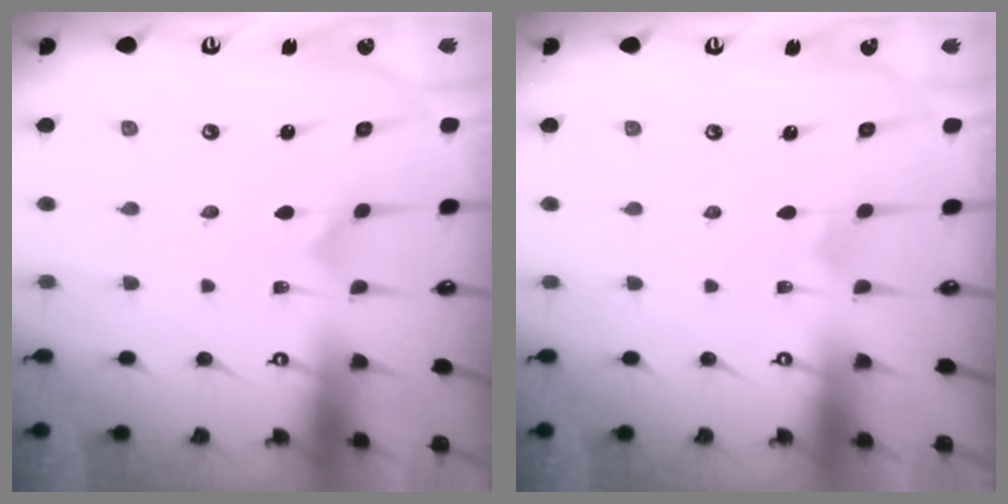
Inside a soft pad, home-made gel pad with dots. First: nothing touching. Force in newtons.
{"total": 1.9, "press": 1.9, "slide": 0.1}